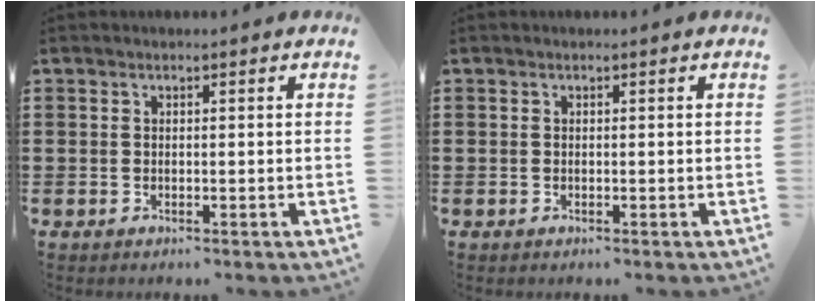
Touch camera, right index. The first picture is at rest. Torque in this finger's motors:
{"motor_torque": [0.04, 0.44, 0.00, 0.00]}